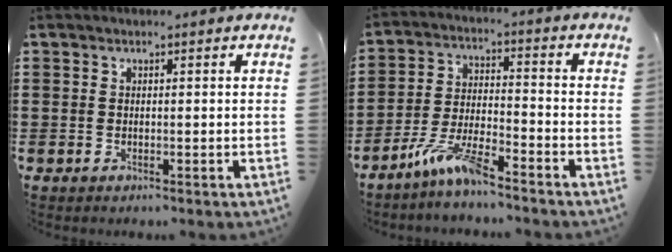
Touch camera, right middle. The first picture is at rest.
{"total": 7.5, "force": [-6.1, 0.8, 4.3], "torque": [-0.101, -0.009, -0.119]}